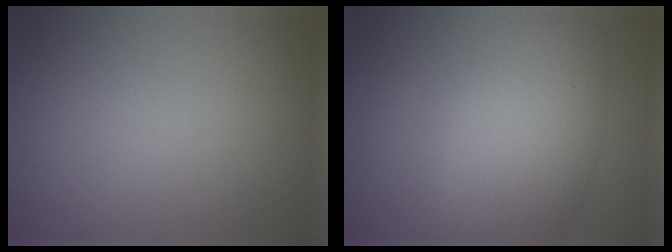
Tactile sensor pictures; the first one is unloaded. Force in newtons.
{"total": 7.7, "press": 7.7, "slide": 0.2}